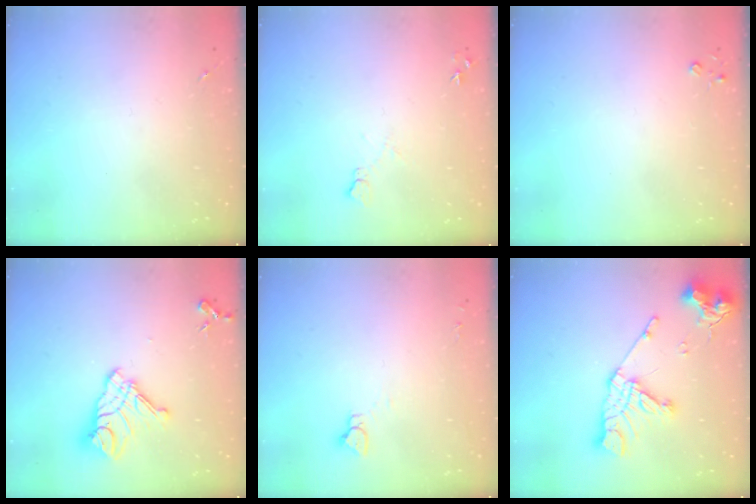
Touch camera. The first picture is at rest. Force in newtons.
{"total": 6.9, "press": 6.8, "slide": 0.8}
{"total": 2.3, "press": 2.3, "slide": 0.3}
{"total": 14.4, "press": 14.3, "slide": 1.9}
{"total": 3.0, "press": 3.0, "slide": 0.2}
{"total": 17.1, "press": 17.0, "slide": 2.0}